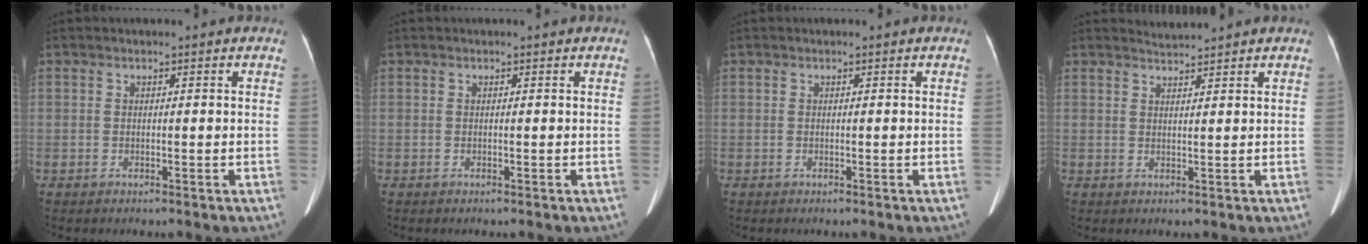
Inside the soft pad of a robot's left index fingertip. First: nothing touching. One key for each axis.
{"total": 0.0}
{"total": 0.0}
{"total": 1.9, "fx": 1.7, "fy": -0.6, "fz": -0.5, "tx": -0.002, "ty": 0.002, "tz": 0.037}